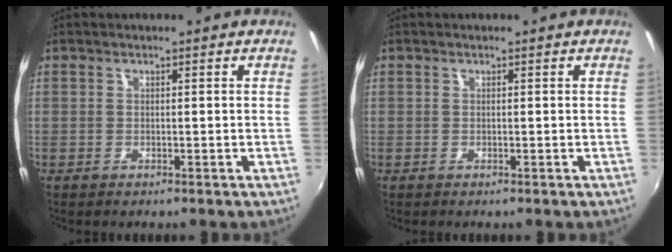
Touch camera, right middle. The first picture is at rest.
{"total": 0.0}